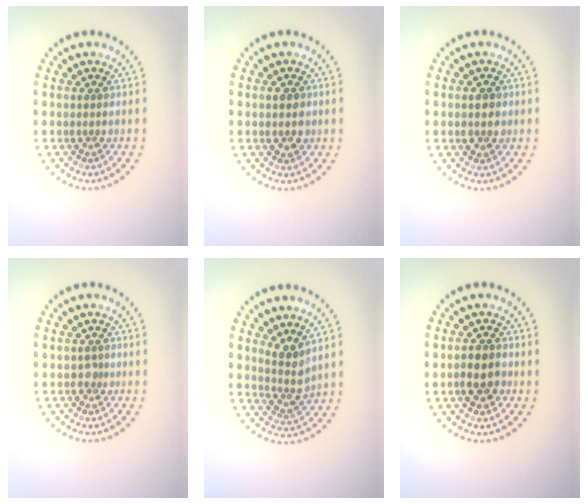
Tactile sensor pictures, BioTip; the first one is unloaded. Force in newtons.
{"total": 1.4, "press": 1.4, "slide": 0.0}
{"total": 1.8, "press": 1.8, "slide": 0.2}
{"total": 0.8, "press": 0.5, "slide": 0.5}
{"total": 2.6, "press": 2.0, "slide": 1.7}
{"total": 2.7, "press": 2.6, "slide": 0.4}